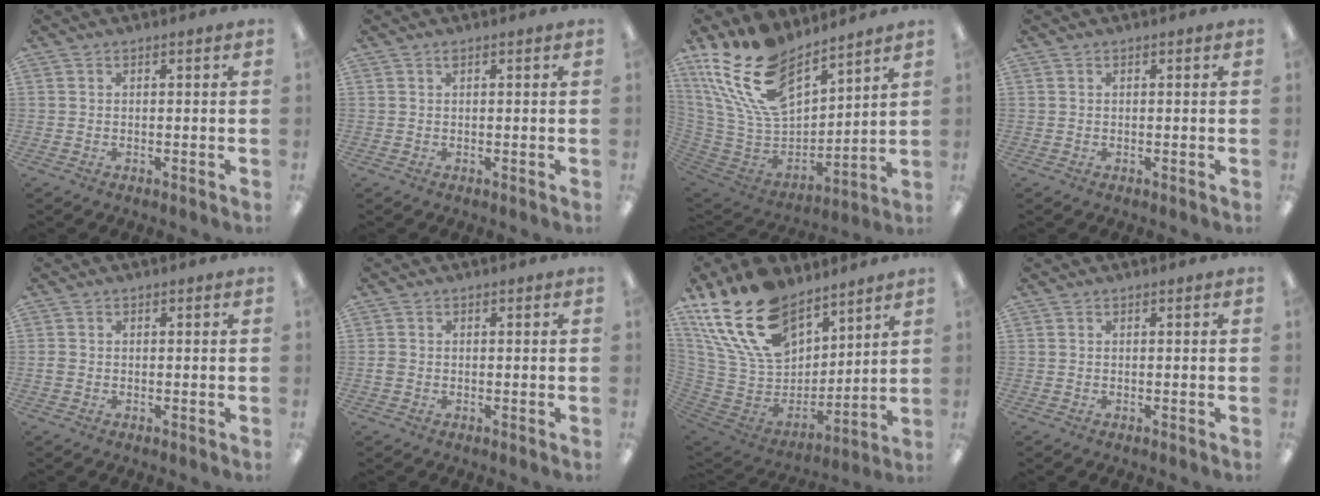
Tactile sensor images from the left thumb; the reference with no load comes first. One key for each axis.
{"total": 0.6, "fx": 0.4, "fy": 0.2, "fz": 0.4, "tx": -0.011, "ty": 0.004, "tz": 0.008}
{"total": 21.9, "fx": 14.6, "fy": 11.4, "fz": 11.7, "tx": -0.259, "ty": -0.084, "tz": 0.270}
{"total": 0.0}
{"total": 1.0, "fx": -0.3, "fy": 0.9, "fz": 0.5, "tx": -0.009, "ty": 0.003, "tz": -0.006}
{"total": 1.3, "fx": -0.3, "fy": 1.1, "fz": 0.7, "tx": -0.012, "ty": 0.003, "tz": -0.007}
{"total": 23.6, "fx": 14.9, "fy": 13.7, "fz": 12.1, "tx": -0.262, "ty": -0.080, "tz": 0.275}
{"total": 0.0}